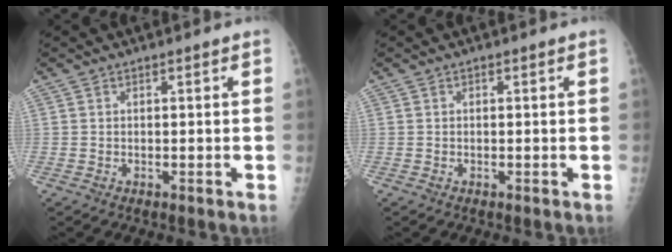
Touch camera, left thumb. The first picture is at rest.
{"total": 0.0}